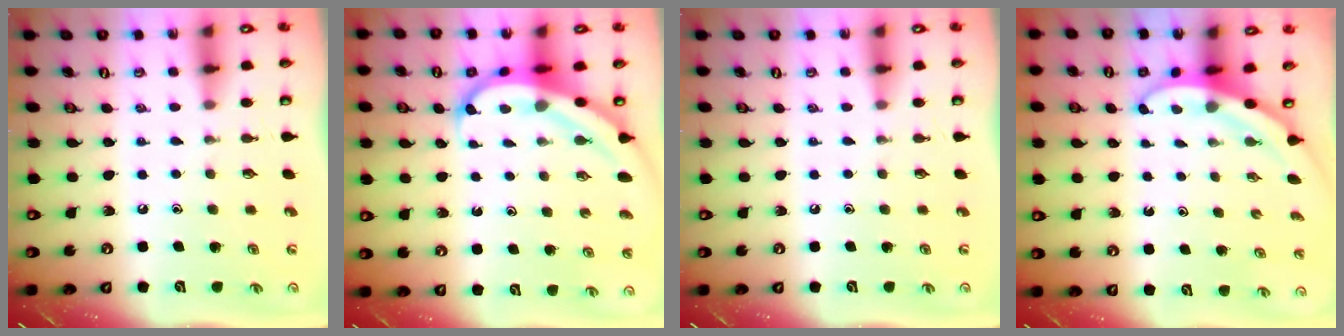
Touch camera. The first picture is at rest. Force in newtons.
{"total": 7.0, "press": 6.9, "slide": 1.3}
{"total": 0.0}
{"total": 3.6, "press": 3.6, "slide": 0.2}